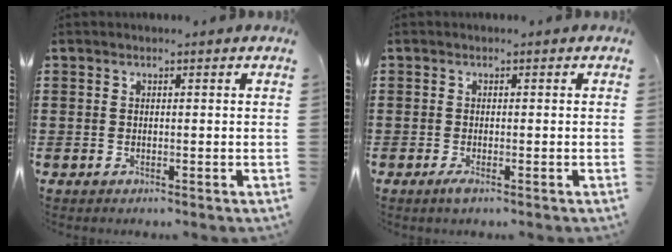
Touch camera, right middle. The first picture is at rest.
{"total": 1.1, "force": [-0.5, 0.2, 0.9], "torque": [-0.017, -0.004, -0.009]}